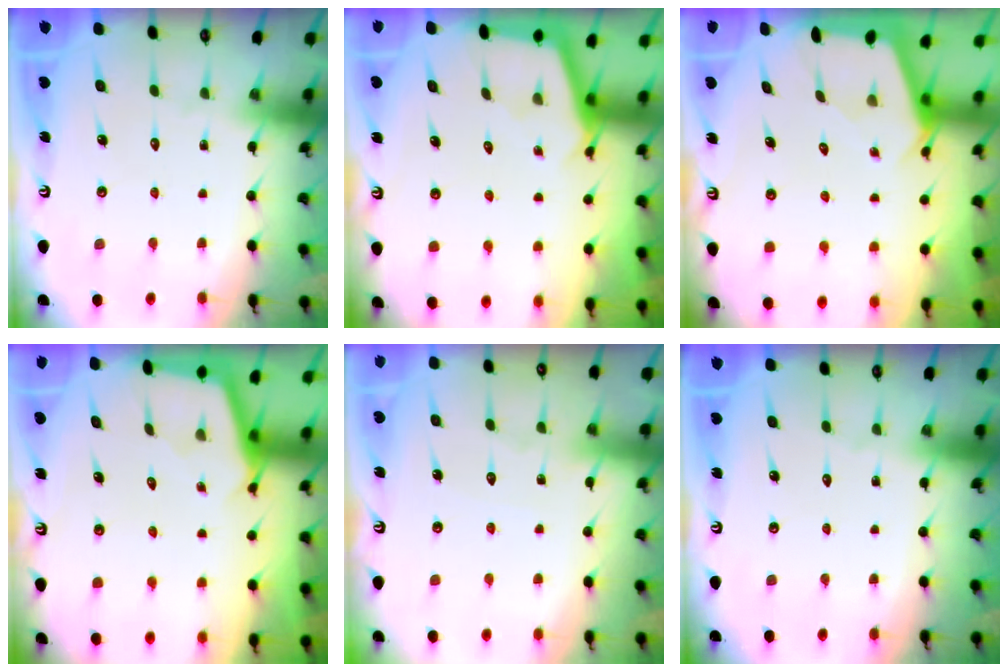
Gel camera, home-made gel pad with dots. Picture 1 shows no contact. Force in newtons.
{"total": 2.9, "press": 2.9, "slide": 0.3}
{"total": 2.6, "press": 2.6, "slide": 0.3}
{"total": 2.3, "press": 2.3, "slide": 0.2}
{"total": 4.6, "press": 4.5, "slide": 0.6}
{"total": 0.0}